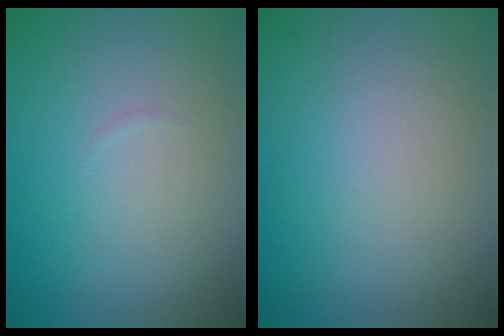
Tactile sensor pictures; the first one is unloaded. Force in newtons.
{"total": 0.0}